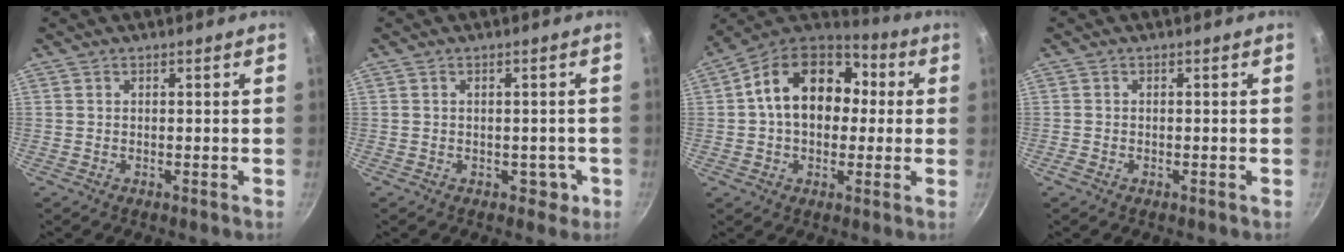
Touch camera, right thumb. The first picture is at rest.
{"total": 2.6, "force": [-0.8, 2.1, 1.3], "torque": [0.004, 0.016, 0.002]}
{"total": 18.1, "force": [2.4, 13.2, 12.1], "torque": [-0.162, 0.037, 0.023]}
{"total": 0.9, "force": [-0.5, 0.6, 0.5], "torque": [-0.014, 0.001, -0.013]}